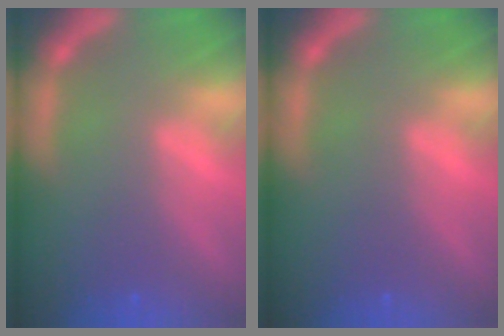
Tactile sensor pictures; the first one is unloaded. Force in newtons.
{"total": 0.0}